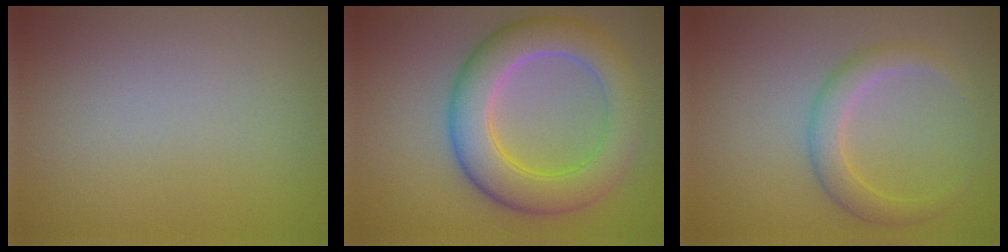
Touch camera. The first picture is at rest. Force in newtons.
{"total": 6.8, "press": 6.8, "slide": 0.2}
{"total": 2.6, "press": 2.6, "slide": 0.0}